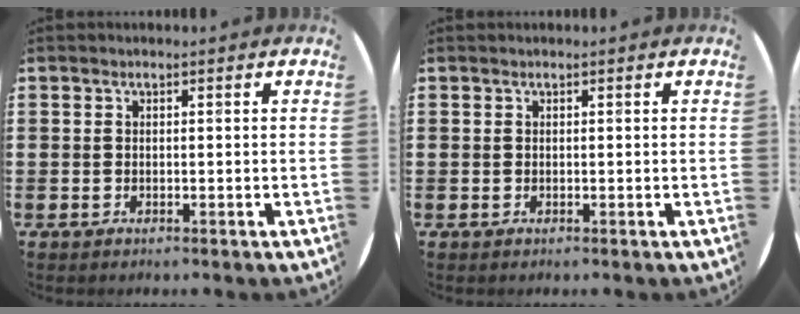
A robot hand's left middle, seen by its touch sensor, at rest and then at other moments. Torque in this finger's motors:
{"motor_torque": [-0.34, -0.06, 0.00, 0.01]}